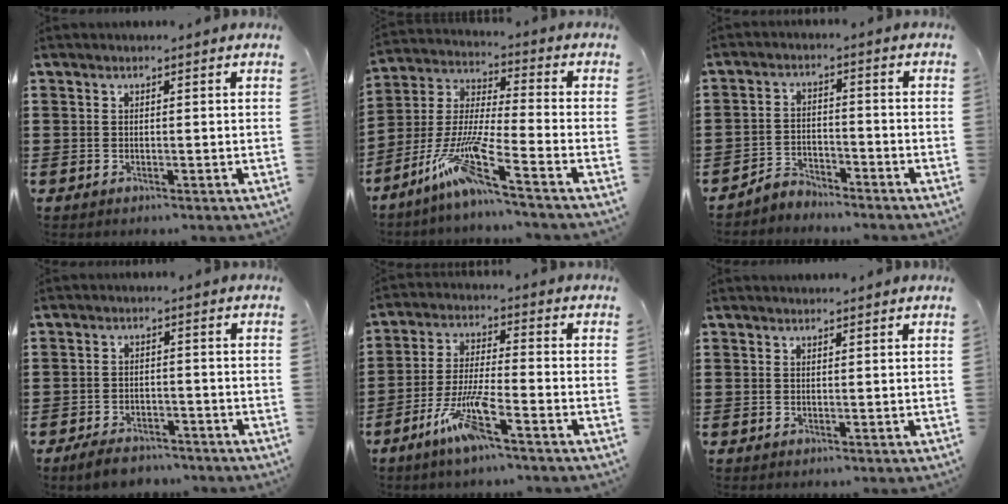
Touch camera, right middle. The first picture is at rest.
{"total": 10.2, "force": [-6.9, 0.4, 7.4], "torque": [-0.172, -0.022, -0.144]}
{"total": 3.5, "force": [-3.5, 0.4, -0.2], "torque": [-0.006, 0.003, -0.075]}
{"total": 3.7, "force": [-3.4, 1.1, 1.0], "torque": [-0.025, 0.007, -0.070]}
{"total": 8.2, "force": [-5.1, 1.0, 6.4], "torque": [-0.141, -0.009, -0.098]}
{"total": 0.6, "force": [0.5, 0.2, -0.1], "torque": [-0.001, 0.001, 0.011]}